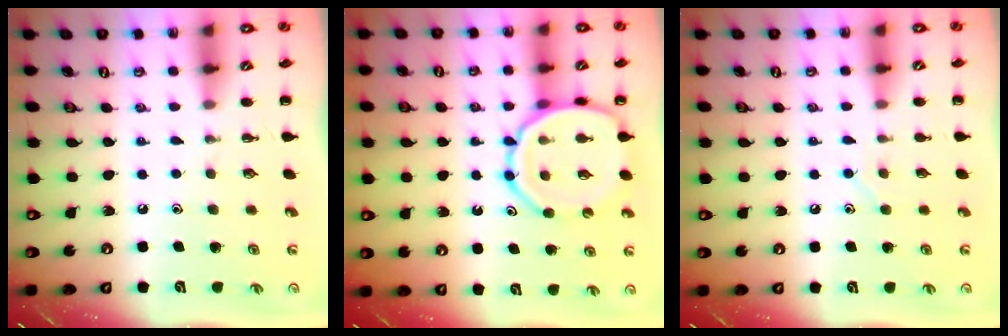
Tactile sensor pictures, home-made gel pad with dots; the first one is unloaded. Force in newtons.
{"total": 13.3, "press": 13.1, "slide": 2.3}
{"total": 5.3, "press": 5.1, "slide": 1.1}